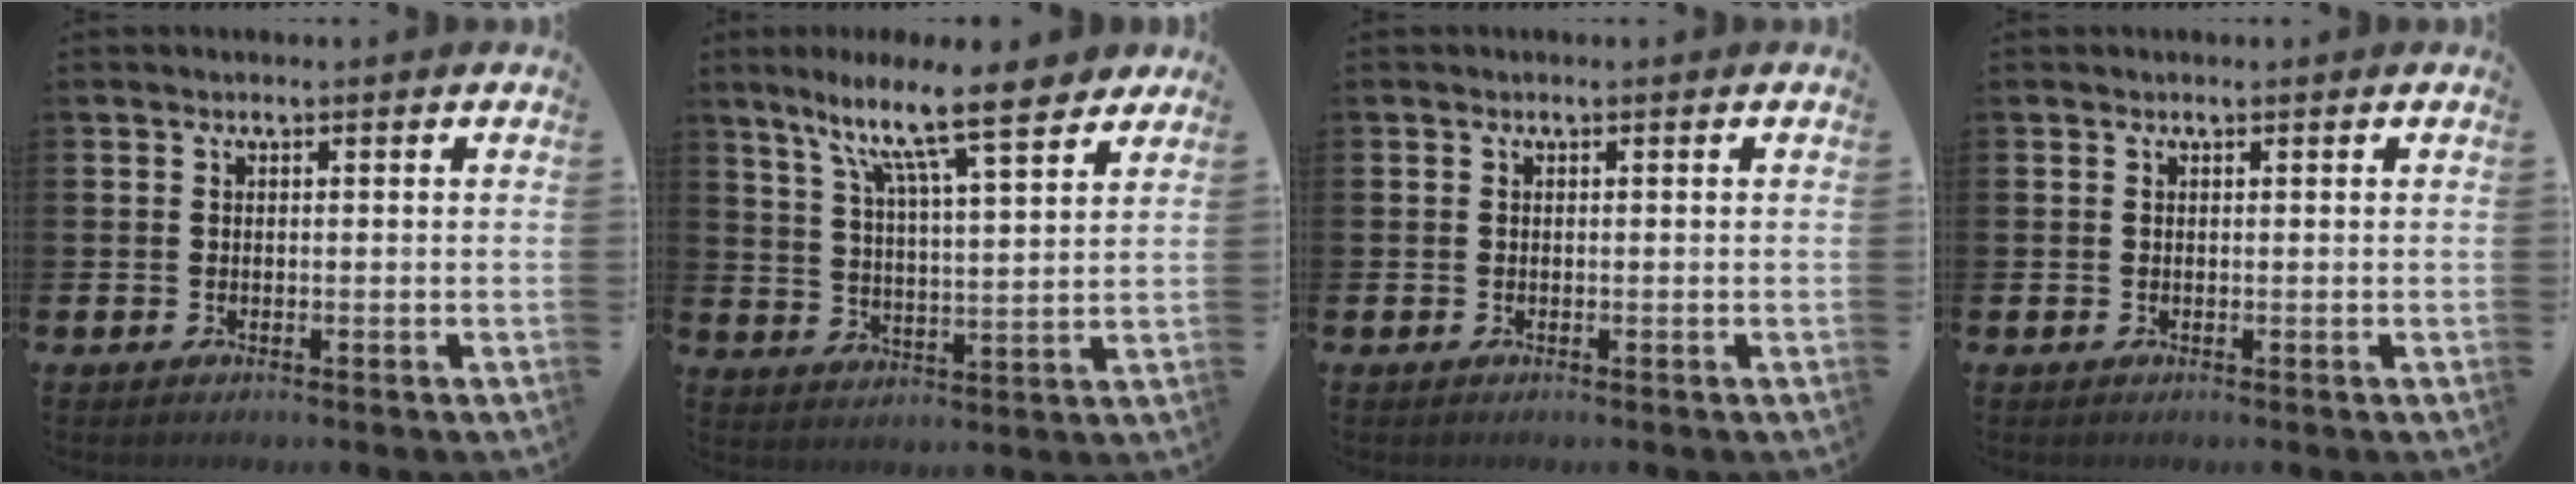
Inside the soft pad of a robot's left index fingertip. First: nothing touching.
{"total": 12.5, "force": [9.9, 2.1, 7.3], "torque": [-0.144, -0.063, 0.162]}
{"total": 0.0}
{"total": 0.0}